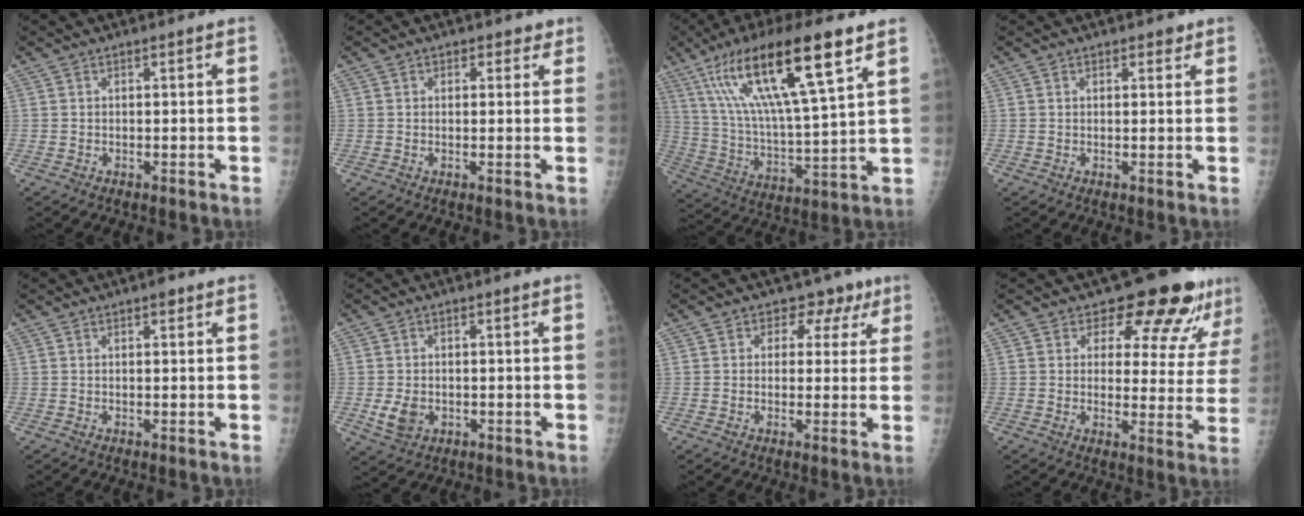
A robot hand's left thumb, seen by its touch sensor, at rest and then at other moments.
{"total": 2.2, "force": [1.2, 1.7, 0.7], "torque": [0.016, -0.004, 0.009]}
{"total": 22.1, "force": [11.7, 4.2, 18.3], "torque": [-0.334, -0.028, 0.214]}
{"total": 1.6, "force": [1.1, 0.9, 0.6], "torque": [0.005, -0.005, 0.010]}
{"total": 1.1, "force": [0.6, 0.5, 0.8], "torque": [-0.007, 0.000, 0.006]}
{"total": 4.6, "force": [-1.1, 3.5, 2.8], "torque": [-0.047, -0.002, -0.013]}
{"total": 6.1, "force": [2.9, 4.9, 2.1], "torque": [0.021, 0.000, 0.028]}
{"total": 13.4, "force": [10.3, 6.0, 6.2], "torque": [-0.026, -0.066, 0.112]}